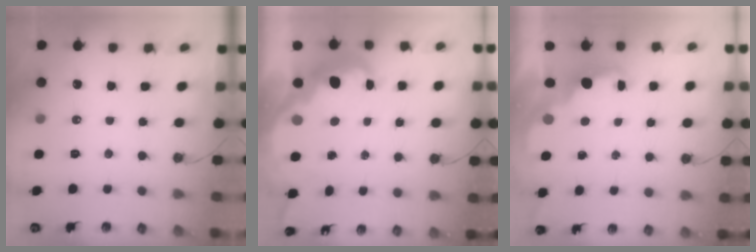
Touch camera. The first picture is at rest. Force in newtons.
{"total": 10.1, "press": 10.1, "slide": 0.7}
{"total": 2.0, "press": 1.9, "slide": 0.8}